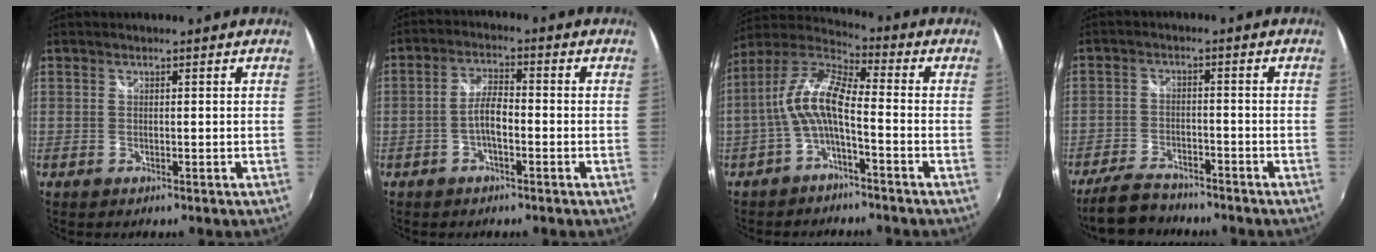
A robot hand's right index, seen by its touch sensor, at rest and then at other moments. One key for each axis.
{"total": 4.3, "fx": -1.7, "fy": 1.3, "fz": 3.7, "tx": -0.076, "ty": 0.010, "tz": -0.034}
{"total": 9.9, "fx": -2.2, "fy": 2.8, "fz": 9.2, "tx": -0.201, "ty": 0.018, "tz": -0.045}
{"total": 9.0, "fx": -7.7, "fy": 3.2, "fz": 3.2, "tx": -0.096, "ty": -0.010, "tz": -0.127}